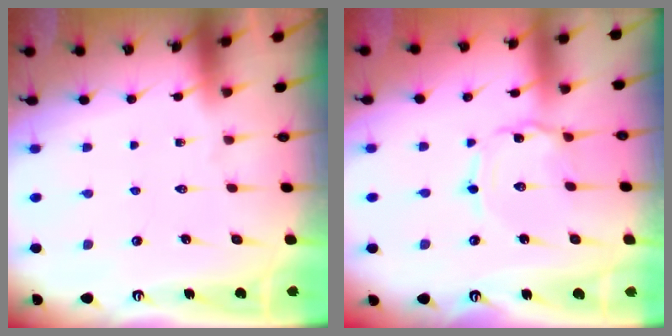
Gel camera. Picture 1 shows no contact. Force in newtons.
{"total": 0.8, "press": 0.8, "slide": 0.2}